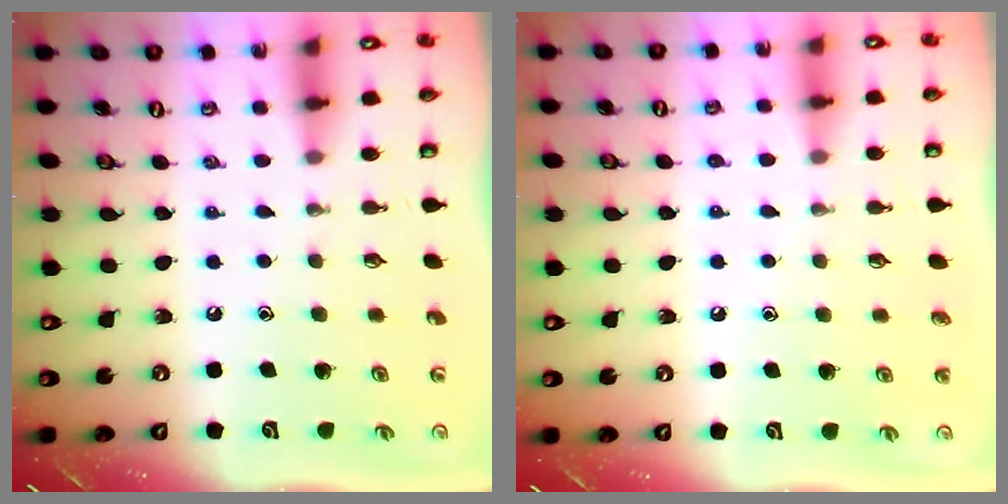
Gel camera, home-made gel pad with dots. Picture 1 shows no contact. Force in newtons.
{"total": 4.1, "press": 4.1, "slide": 0.5}